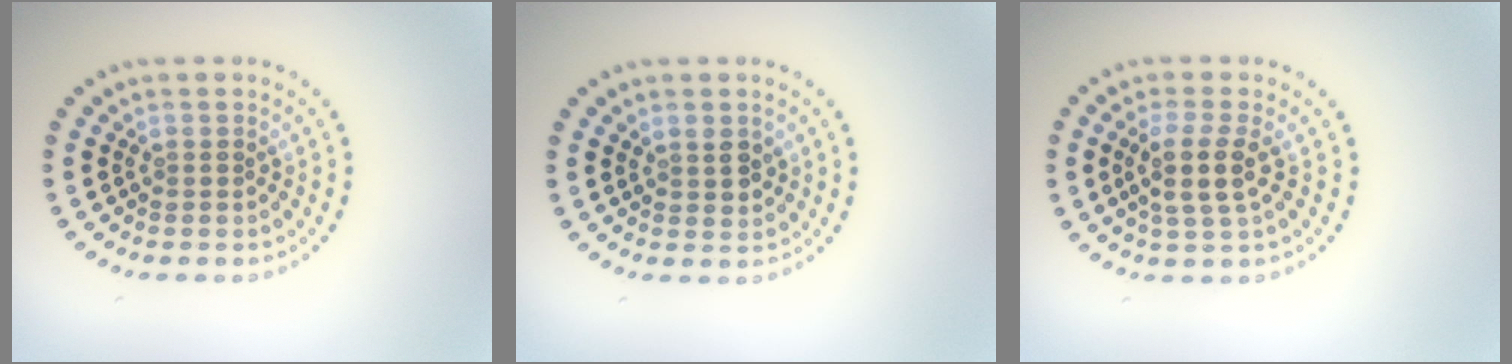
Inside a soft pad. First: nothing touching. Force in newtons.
{"total": 1.7, "press": 1.6, "slide": 0.7}
{"total": 3.0, "press": 2.6, "slide": 1.4}